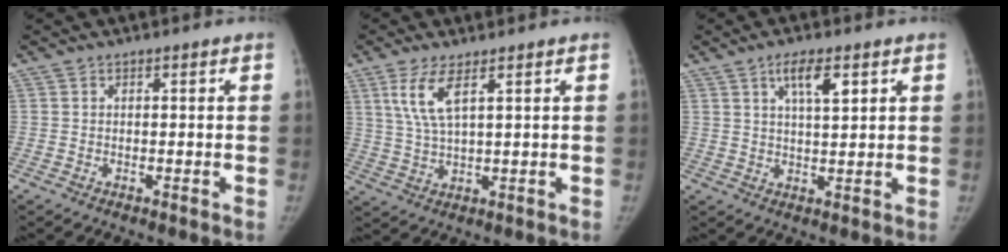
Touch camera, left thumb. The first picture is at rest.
{"total": 6.1, "force": [3.0, 1.5, 5.1], "torque": [-0.117, -0.015, 0.071]}
{"total": 5.5, "force": [2.8, 1.6, 4.5], "torque": [-0.071, -0.012, 0.050]}